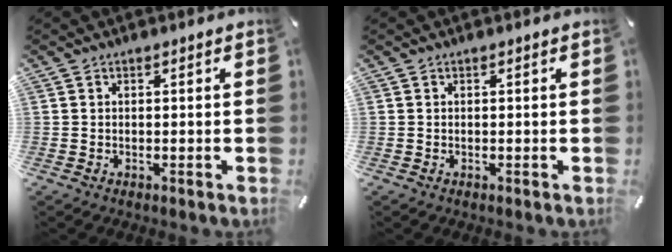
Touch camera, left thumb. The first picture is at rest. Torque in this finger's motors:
{"motor_torque": [0.00, 0.01, -0.05, 0.04, 0.00]}